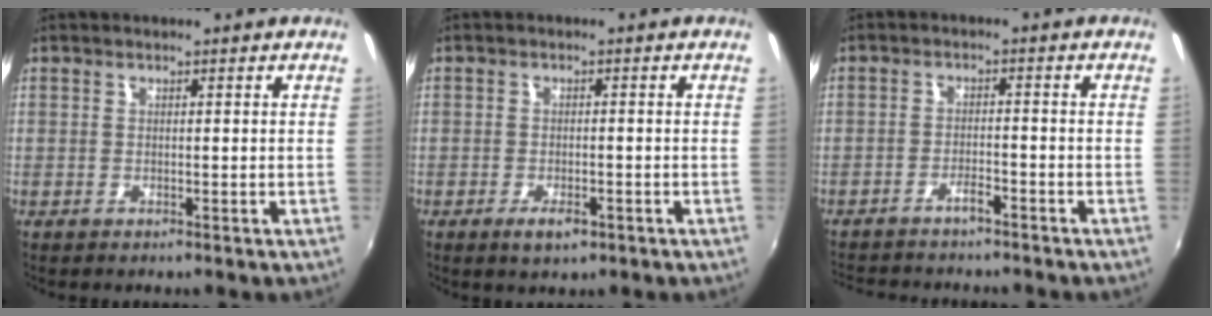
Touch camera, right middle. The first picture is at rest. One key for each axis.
{"total": 3.0, "fx": -1.3, "fy": 1.2, "fz": 2.4, "tx": -0.051, "ty": -0.007, "tz": -0.023}
{"total": 6.4, "fx": -5.7, "fy": 1.2, "fz": 2.6, "tx": -0.065, "ty": 0.000, "tz": -0.090}